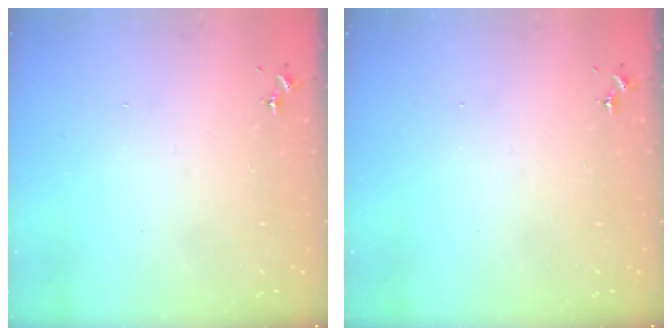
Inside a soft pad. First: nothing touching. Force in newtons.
{"total": 0.0}